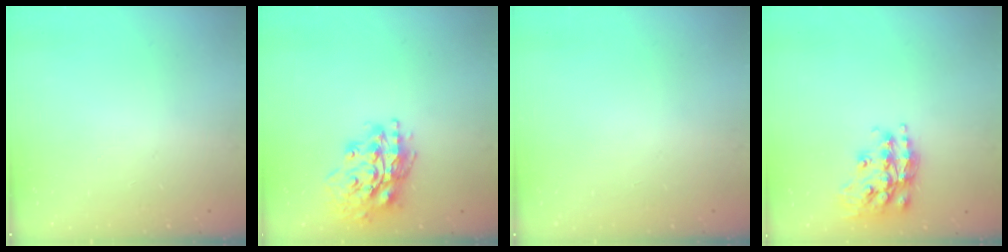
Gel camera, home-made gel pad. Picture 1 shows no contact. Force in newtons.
{"total": 17.4, "press": 17.1, "slide": 2.7}
{"total": 0.0}
{"total": 17.2, "press": 17.2, "slide": 1.2}